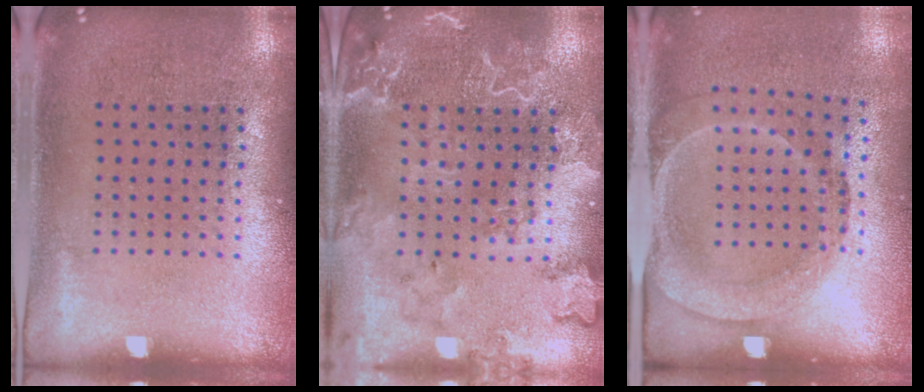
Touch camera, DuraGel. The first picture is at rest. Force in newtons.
{"total": 2.6, "press": 2.4, "slide": 1.0}
{"total": 1.7, "press": 1.2, "slide": 1.2}